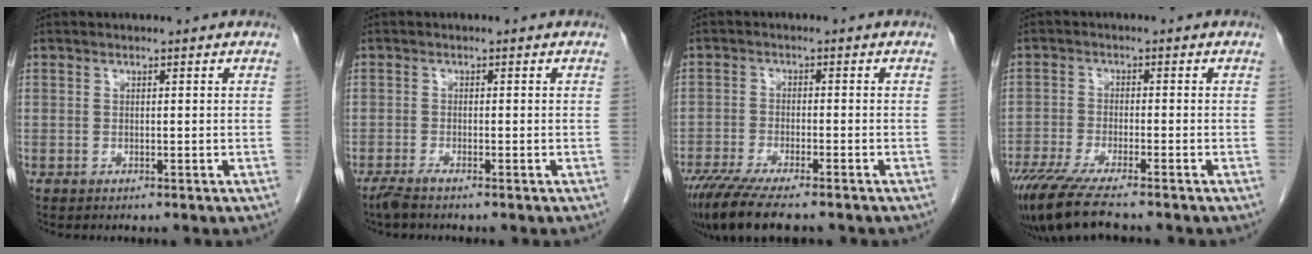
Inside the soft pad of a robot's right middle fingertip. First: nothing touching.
{"total": 1.8, "force": [-1.5, -0.1, 1.0], "torque": [-0.028, -0.006, -0.032]}
{"total": 11.4, "force": [-9.2, 1.8, 6.5], "torque": [-0.103, -0.024, -0.147]}
{"total": 9.8, "force": [-7.7, 0.9, 5.9], "torque": [-0.099, -0.024, -0.130]}